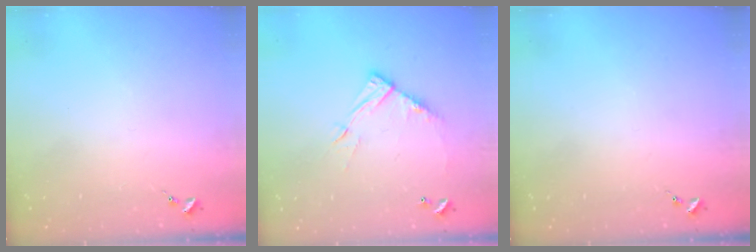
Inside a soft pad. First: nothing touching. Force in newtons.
{"total": 11.5, "press": 11.5, "slide": 0.8}
{"total": 0.0}